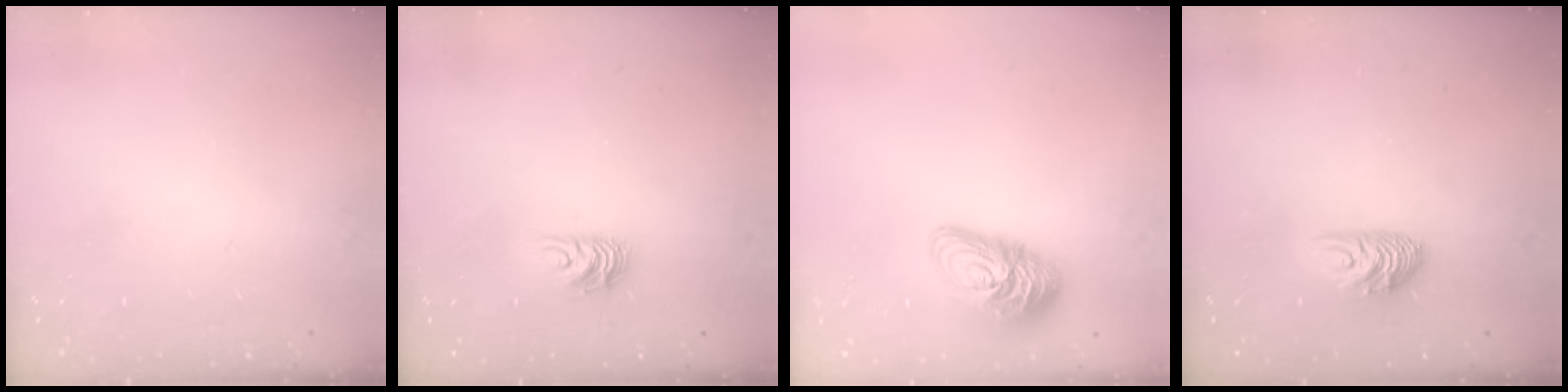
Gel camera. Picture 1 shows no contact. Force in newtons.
{"total": 6.7, "press": 6.6, "slide": 0.6}
{"total": 13.2, "press": 13.2, "slide": 0.9}
{"total": 8.2, "press": 8.2, "slide": 0.8}